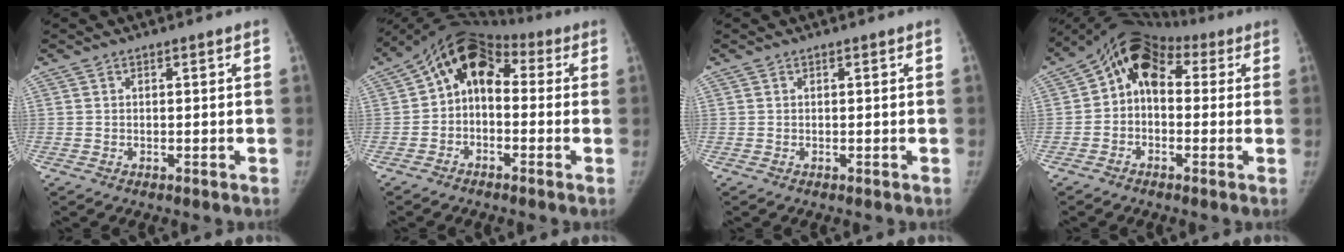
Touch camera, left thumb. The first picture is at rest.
{"total": 10.5, "force": [0.7, 7.4, 7.4], "torque": [-0.098, 0.045, -0.008]}
{"total": 0.0}
{"total": 10.8, "force": [1.8, 7.8, 7.3], "torque": [-0.087, 0.039, 0.011]}